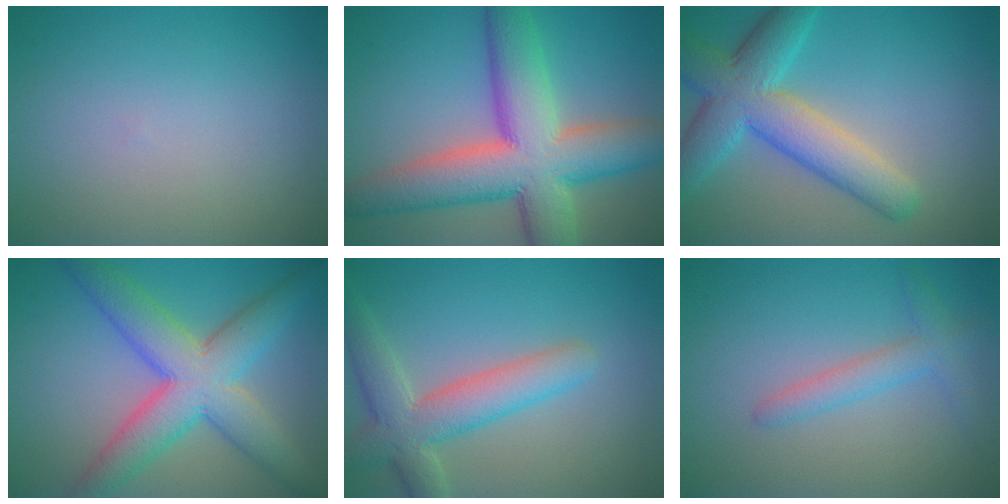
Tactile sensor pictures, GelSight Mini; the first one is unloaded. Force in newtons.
{"total": 12.2, "press": 12.2, "slide": 0.7}
{"total": 7.7, "press": 7.7, "slide": 0.3}
{"total": 8.4, "press": 8.4, "slide": 0.5}
{"total": 5.7, "press": 5.6, "slide": 0.7}
{"total": 2.4, "press": 2.4, "slide": 0.1}